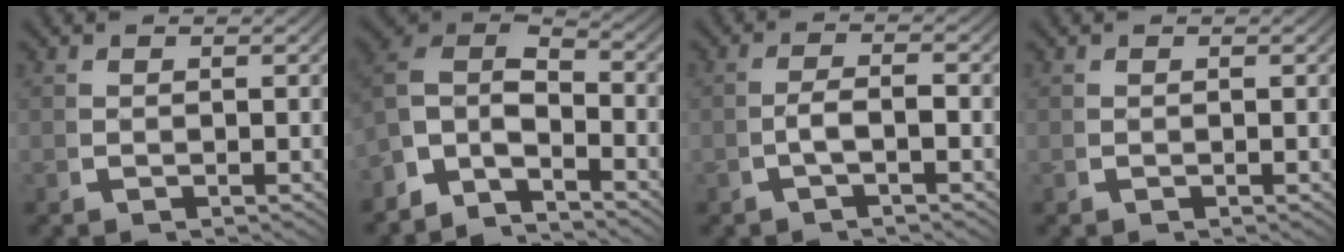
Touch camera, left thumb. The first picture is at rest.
{"total": 10.4, "force": [0.4, 8.0, 6.6], "torque": [-0.138, -0.018, -0.014]}
{"total": 2.4, "force": [-0.7, 0.9, 2.1], "torque": [-0.050, -0.005, -0.010]}
{"total": 0.0}